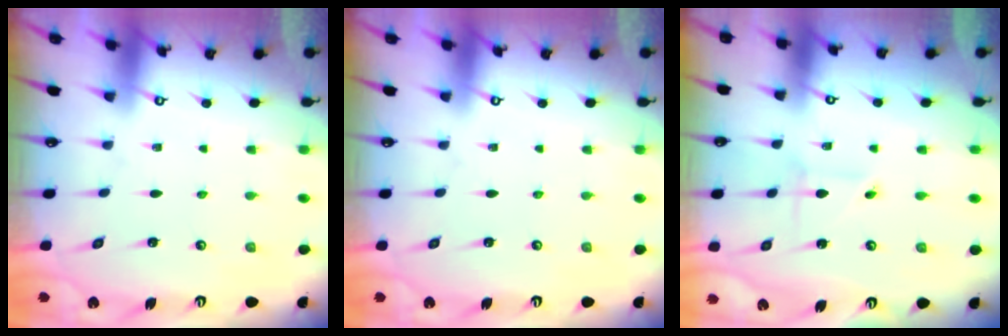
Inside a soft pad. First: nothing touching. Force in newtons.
{"total": 0.0}
{"total": 3.1, "press": 3.1, "slide": 0.3}